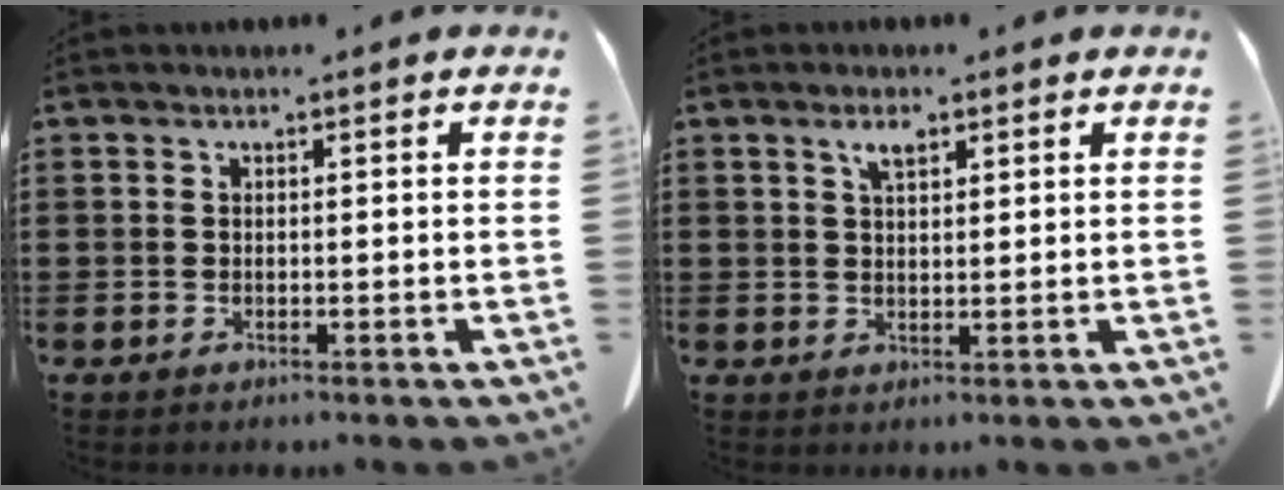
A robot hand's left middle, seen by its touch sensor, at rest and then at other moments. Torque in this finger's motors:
{"motor_torque": [1.57, 0.57, 0.05, 0.04]}